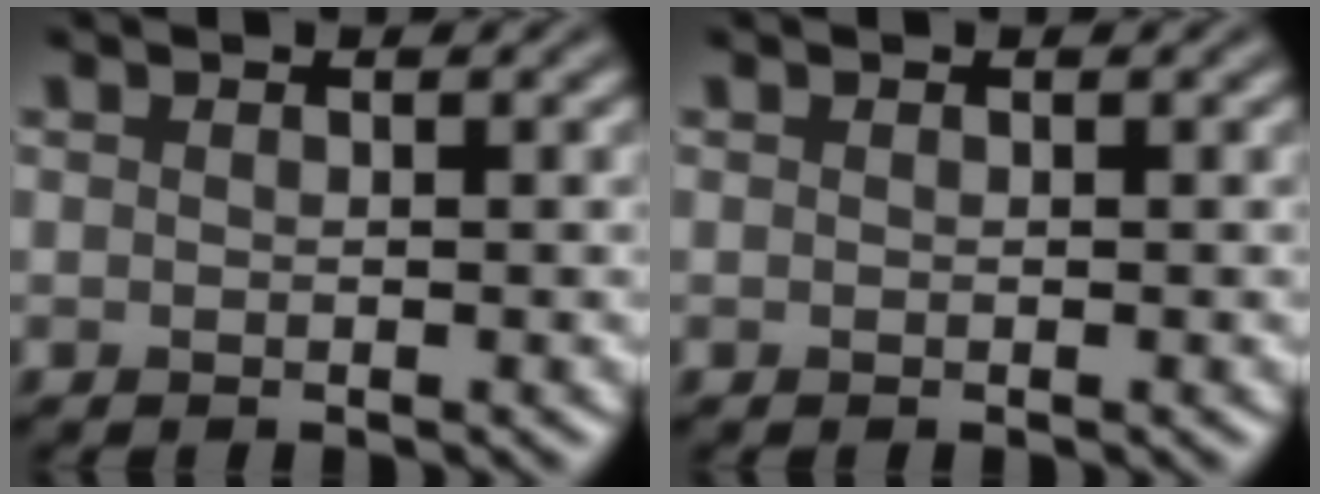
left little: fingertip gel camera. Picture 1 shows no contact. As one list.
[{"total": 0.0}]